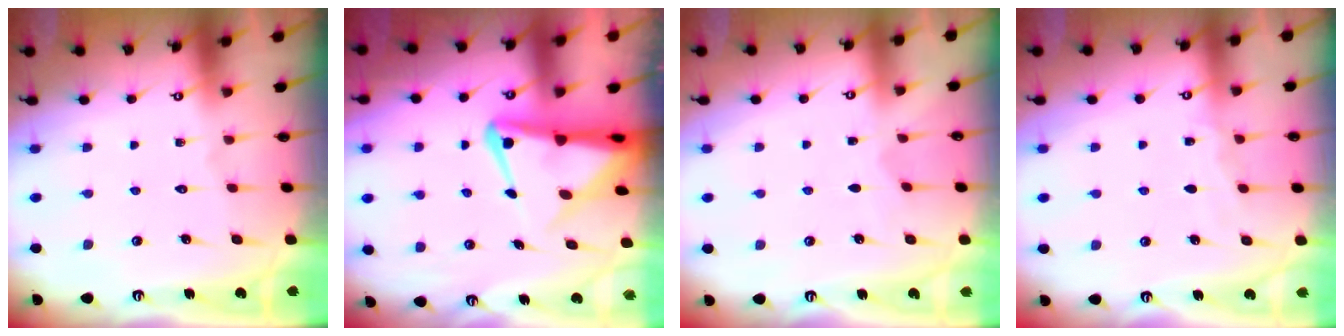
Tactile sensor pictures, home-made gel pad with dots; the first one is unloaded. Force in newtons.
{"total": 7.2, "press": 7.2, "slide": 0.8}
{"total": 2.0, "press": 2.0, "slide": 0.4}
{"total": 3.7, "press": 3.7, "slide": 0.4}